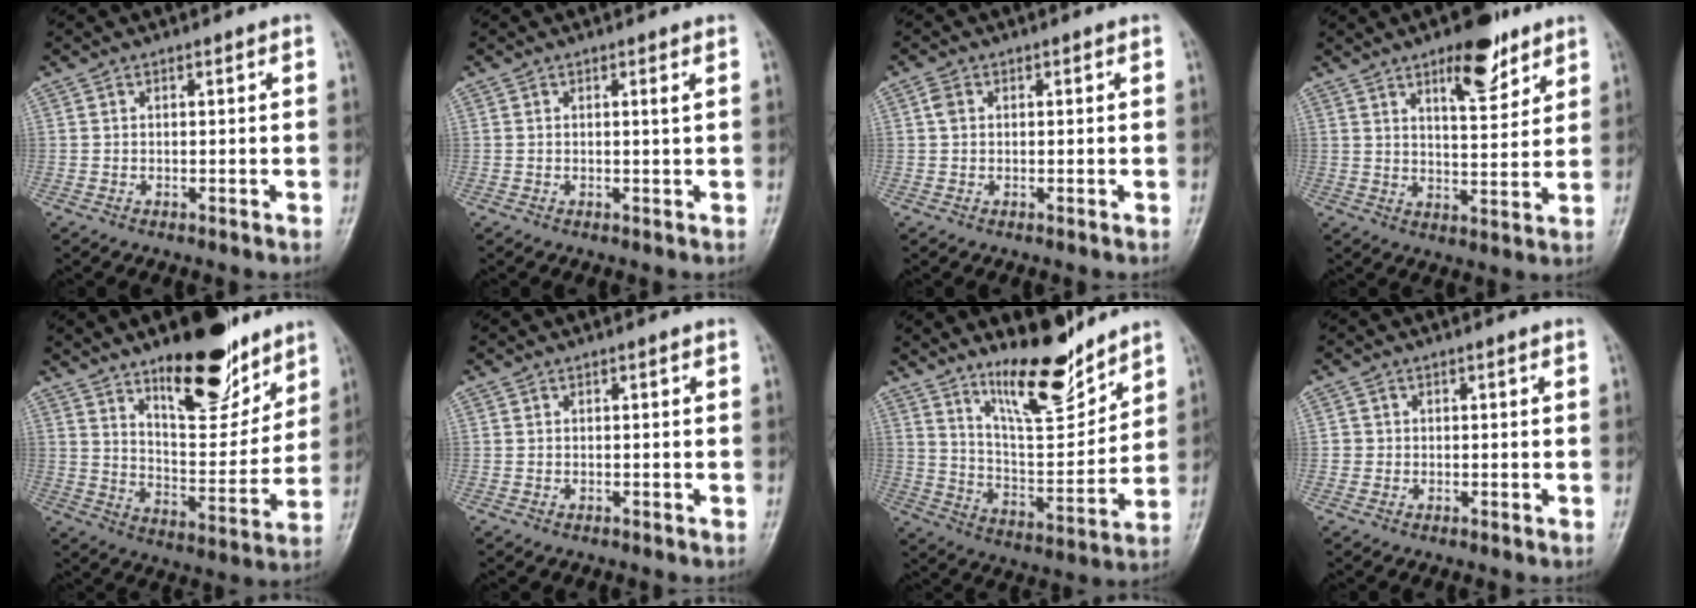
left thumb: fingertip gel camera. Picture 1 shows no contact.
{"total": 0.7, "force": [0.3, -0.2, 0.6], "torque": [-0.016, -0.002, 0.005]}
{"total": 1.7, "force": [0.3, 1.3, 1.0], "torque": [-0.016, 0.005, 0.005]}
{"total": 10.1, "force": [6.3, 3.7, 7.0], "torque": [-0.084, -0.038, 0.095]}
{"total": 17.5, "force": [11.9, 6.7, 10.9], "torque": [-0.114, -0.087, 0.193]}
{"total": 0.0}
{"total": 14.2, "force": [11.2, 3.7, 8.0], "torque": [-0.100, -0.088, 0.197]}
{"total": 1.4, "force": [-0.1, 1.4, 0.1], "torque": [0.008, 0.006, -0.004]}